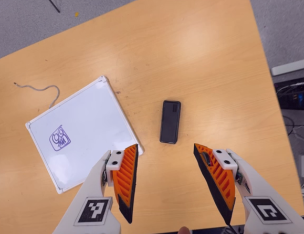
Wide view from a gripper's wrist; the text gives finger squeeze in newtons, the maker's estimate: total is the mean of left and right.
{"total": 0.0}